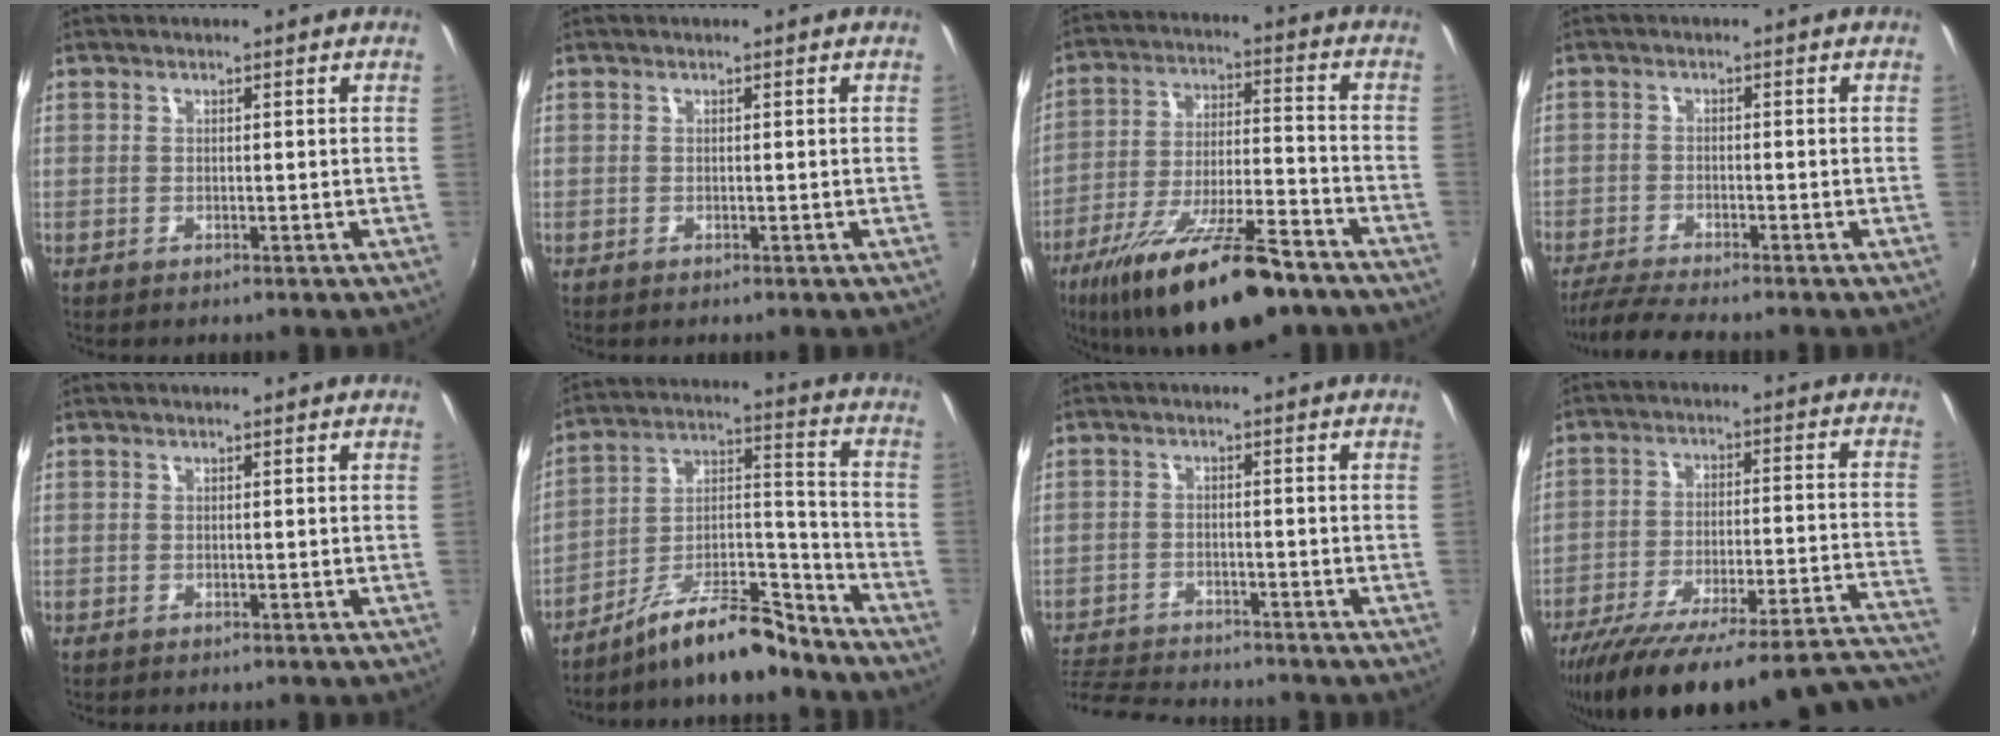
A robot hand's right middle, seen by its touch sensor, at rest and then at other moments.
{"total": 0.0}
{"total": 22.0, "force": [-15.6, 5.9, 14.4], "torque": [-0.263, -0.037, -0.249]}
{"total": 6.7, "force": [-6.0, 0.1, 2.8], "torque": [-0.081, -0.020, -0.107]}
{"total": 0.0}
{"total": 14.9, "force": [-12.4, 3.7, 7.4], "torque": [-0.132, 0.023, -0.207]}
{"total": 10.1, "force": [-9.5, 2.0, 3.0], "torque": [-0.087, -0.013, -0.163]}
{"total": 29.3, "force": [-25.5, 2.3, 14.2], "torque": [-0.184, -0.055, -0.361]}